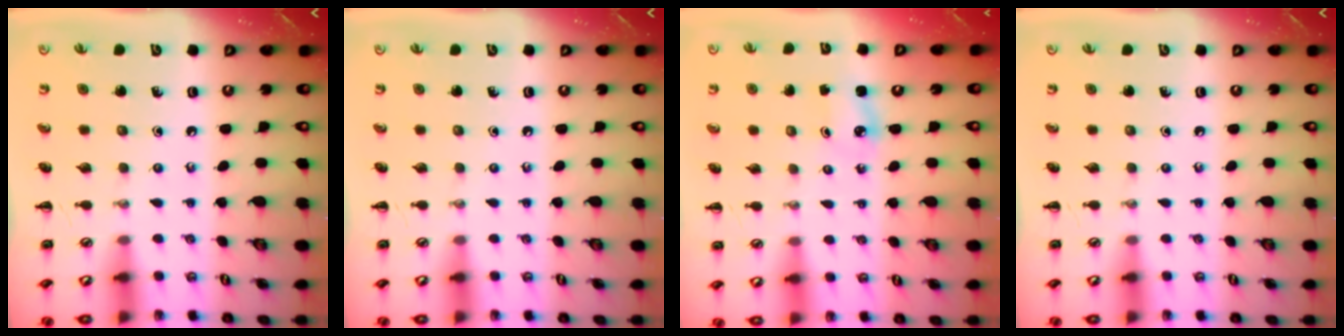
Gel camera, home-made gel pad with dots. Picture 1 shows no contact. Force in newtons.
{"total": 0.0}
{"total": 2.2, "press": 2.2, "slide": 0.3}
{"total": 0.0}